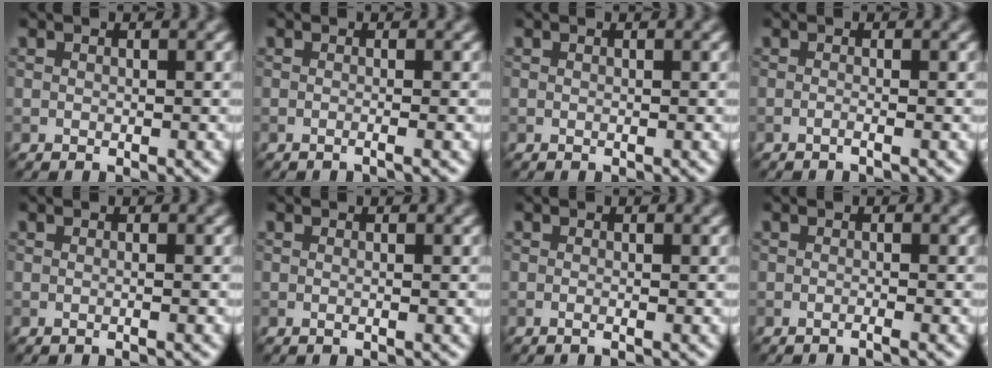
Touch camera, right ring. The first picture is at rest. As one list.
[{"total": 1.2, "force": [-0.3, 0.4, 1.1], "torque": [-0.001, -0.009, -0.021]}, {"total": 0.0}, {"total": 0.7, "force": [-0.4, 0.1, 0.6], "torque": [-0.008, -0.004, -0.014]}, {"total": 1.5, "force": [0.2, 0.7, 1.3], "torque": [0.009, -0.008, -0.019]}, {"total": 1.0, "force": [0.2, 0.5, 0.9], "torque": [0.003, -0.010, -0.012]}, {"total": 0.8, "force": [-0.1, 0.3, 0.7], "torque": [-0.003, -0.009, -0.013]}, {"total": 0.8, "force": [-0.6, 0.0, 0.5], "torque": [-0.002, -0.003, -0.018]}]